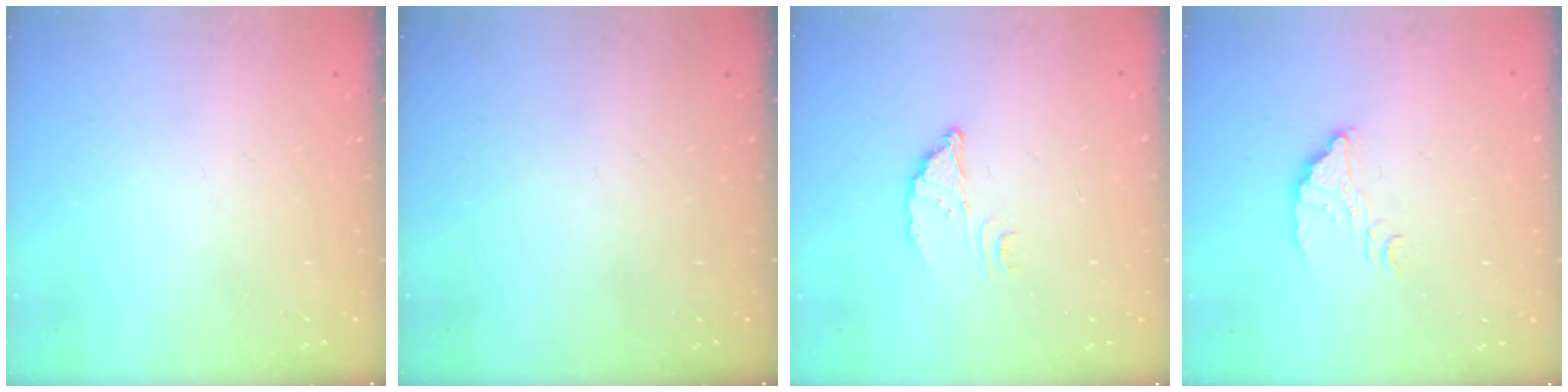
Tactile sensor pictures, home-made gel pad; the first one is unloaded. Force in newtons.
{"total": 0.0}
{"total": 2.8, "press": 2.8, "slide": 0.2}
{"total": 4.0, "press": 4.0, "slide": 0.2}